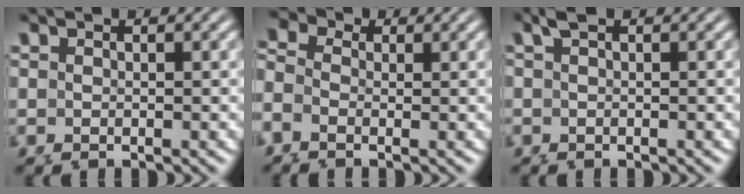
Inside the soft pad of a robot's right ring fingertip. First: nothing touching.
{"total": 4.5, "force": [1.0, 3.8, 2.2], "torque": [-0.052, 0.000, 0.003]}
{"total": 1.1, "force": [0.6, -0.5, 0.7], "torque": [-0.009, 0.007, 0.007]}